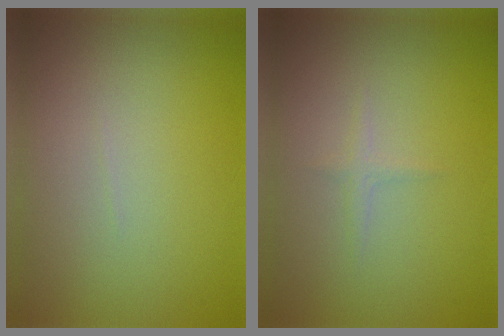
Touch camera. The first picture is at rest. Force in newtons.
{"total": 0.7, "press": 0.7, "slide": 0.1}